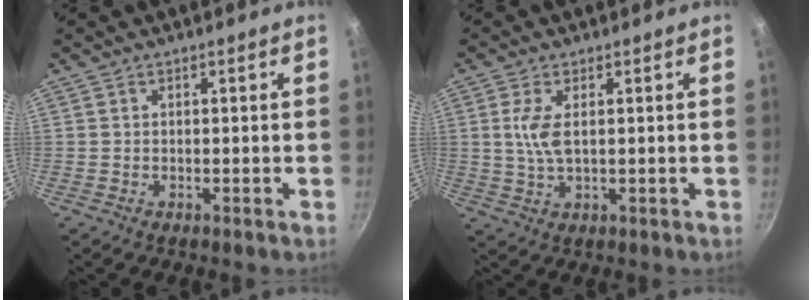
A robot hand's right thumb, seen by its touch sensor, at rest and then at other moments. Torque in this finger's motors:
{"motor_torque": [-0.52, 0.73, 0.01, 0.20, 0.20]}